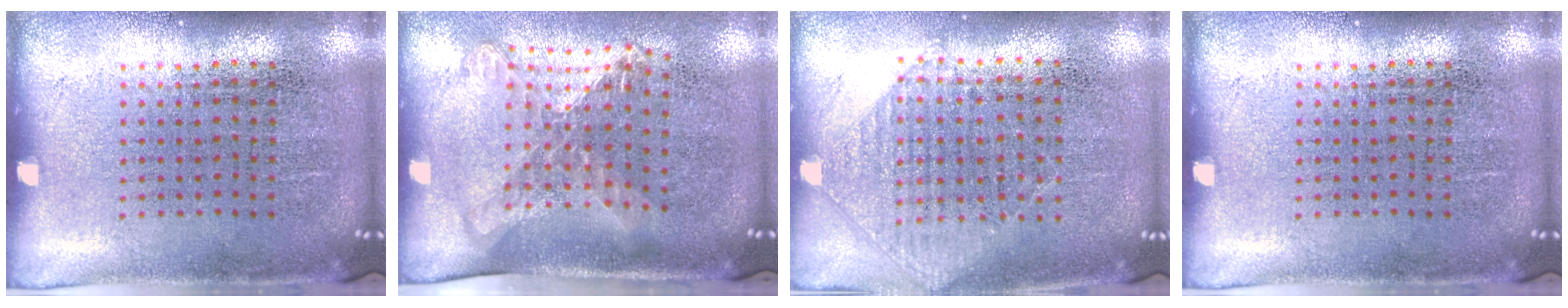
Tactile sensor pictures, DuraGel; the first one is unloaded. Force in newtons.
{"total": 1.7, "press": 1.3, "slide": 1.0}
{"total": 0.9, "press": 0.8, "slide": 0.3}
{"total": 0.0}